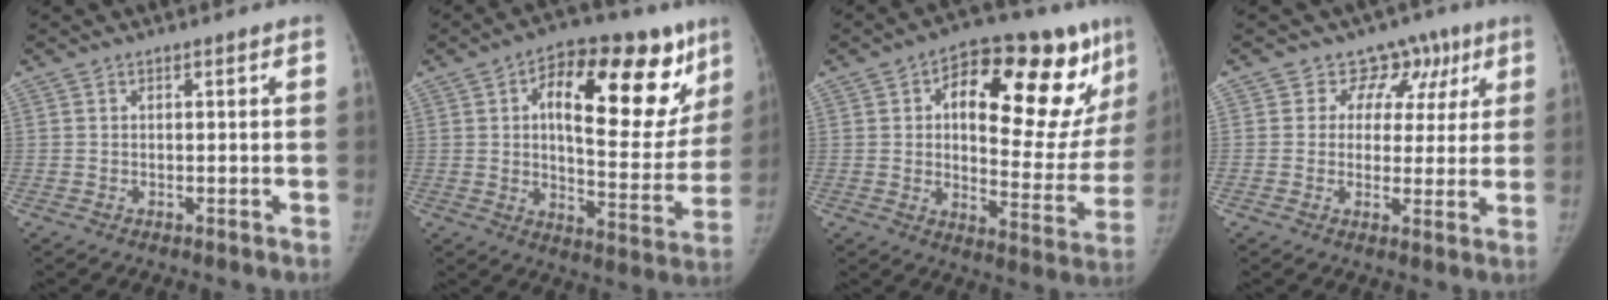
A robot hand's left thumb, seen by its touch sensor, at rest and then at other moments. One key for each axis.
{"total": 24.6, "fx": 9.8, "fy": 11.5, "fz": 19.5, "tx": -0.225, "ty": -0.011, "tz": 0.142}
{"total": 26.3, "fx": 11.1, "fy": 11.6, "fz": 20.8, "tx": -0.242, "ty": -0.004, "tz": 0.162}
{"total": 8.6, "fx": 4.5, "fy": 7.2, "fz": 1.7, "tx": 0.036, "ty": -0.002, "tz": 0.050}